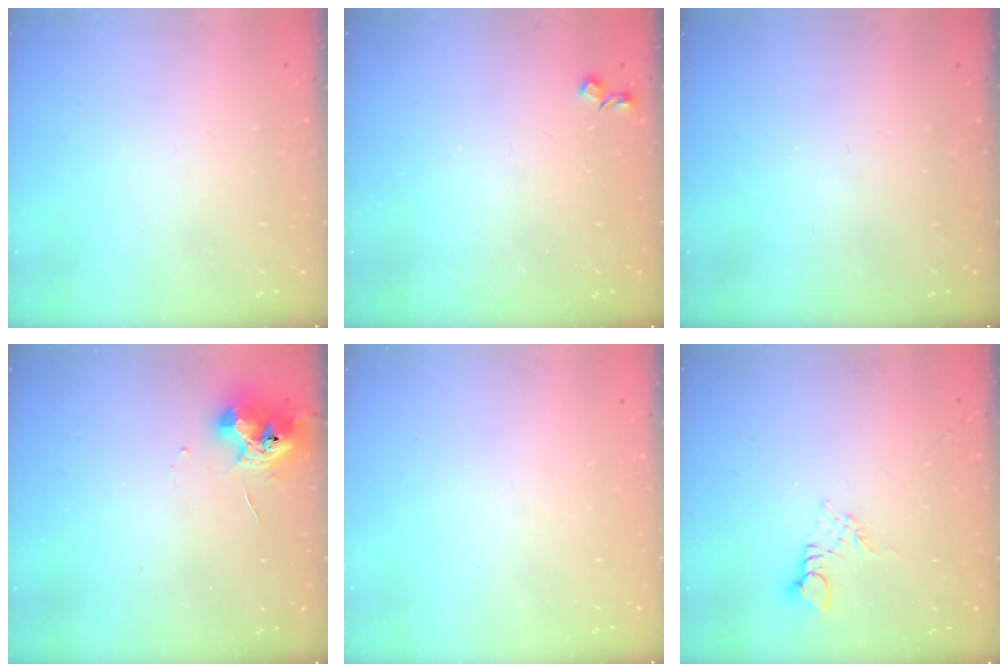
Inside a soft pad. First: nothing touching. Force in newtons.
{"total": 3.7, "press": 3.7, "slide": 0.5}
{"total": 0.0}
{"total": 10.4, "press": 10.3, "slide": 0.7}
{"total": 0.0}
{"total": 3.8, "press": 3.8, "slide": 0.5}